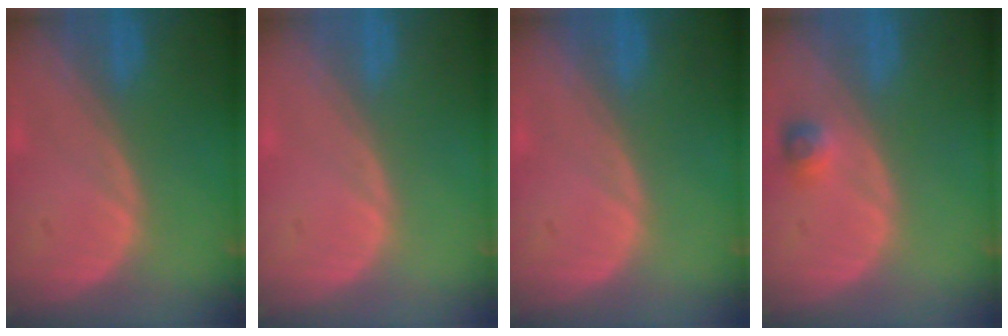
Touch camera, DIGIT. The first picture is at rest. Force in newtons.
{"total": 0.5, "press": 0.0, "slide": 0.5}
{"total": 0.0}
{"total": 2.2, "press": 2.2, "slide": 0.4}